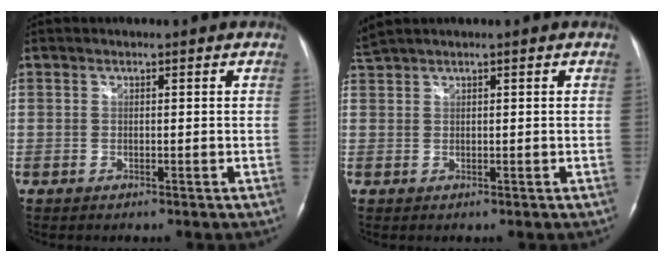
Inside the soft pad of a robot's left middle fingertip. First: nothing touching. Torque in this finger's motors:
{"motor_torque": [-0.06, -0.12, -0.10, 0.00]}